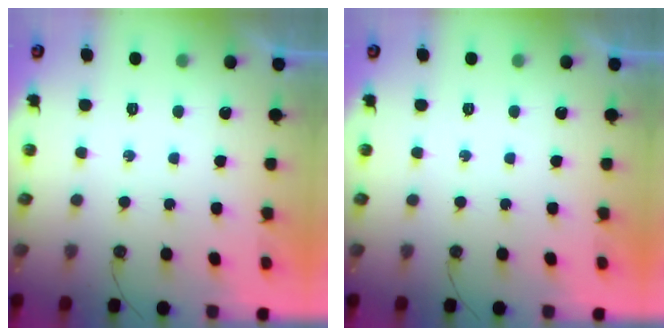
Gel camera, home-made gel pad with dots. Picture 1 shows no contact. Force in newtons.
{"total": 0.0}